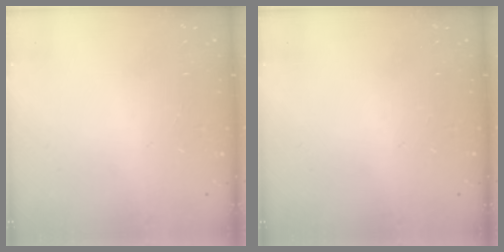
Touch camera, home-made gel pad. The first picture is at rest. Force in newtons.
{"total": 0.0}